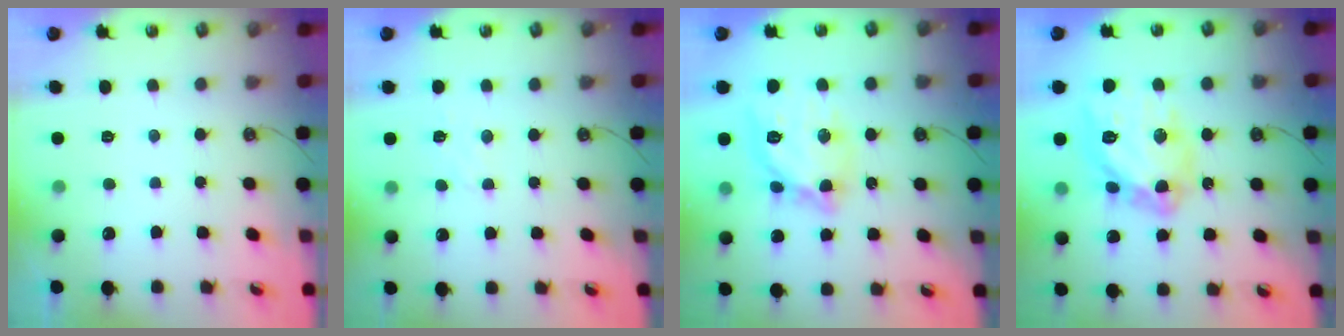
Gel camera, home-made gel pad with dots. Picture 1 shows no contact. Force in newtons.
{"total": 6.2, "press": 6.1, "slide": 0.7}
{"total": 14.9, "press": 14.8, "slide": 1.4}
{"total": 18.9, "press": 18.8, "slide": 1.8}